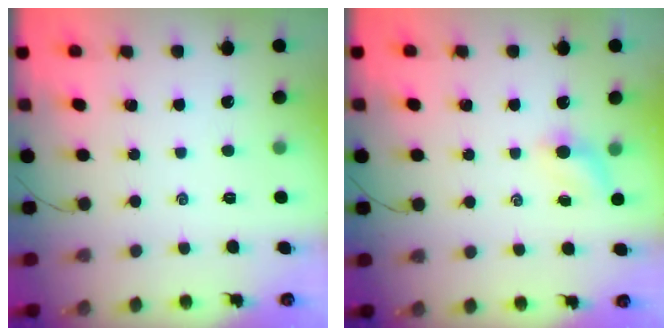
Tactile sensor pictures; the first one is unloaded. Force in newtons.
{"total": 4.0, "press": 3.8, "slide": 1.3}